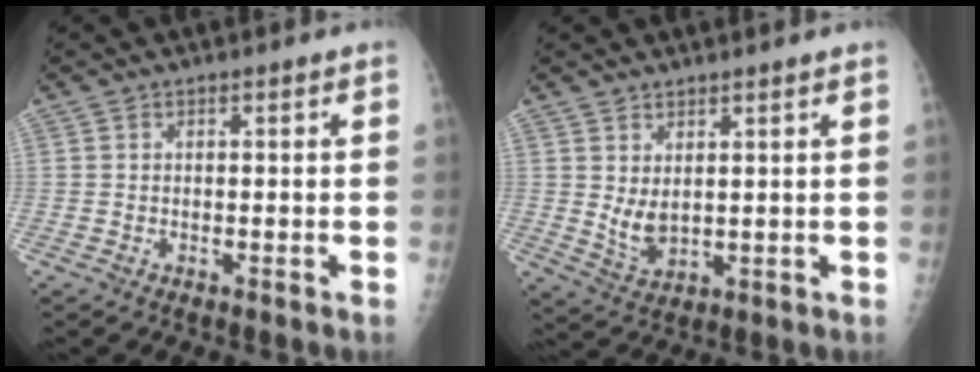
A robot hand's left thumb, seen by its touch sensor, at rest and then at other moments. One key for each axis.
{"total": 5.1, "fx": 2.2, "fy": 2.3, "fz": 4.0, "tx": -0.068, "ty": -0.026, "tz": 0.049}